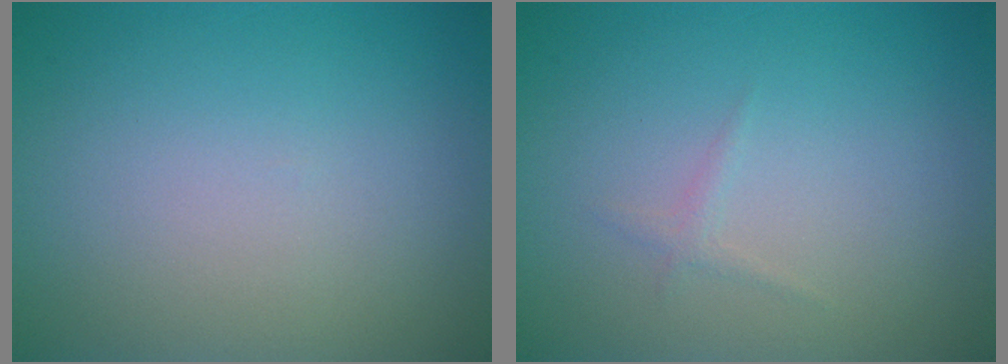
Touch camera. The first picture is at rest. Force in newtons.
{"total": 0.6, "press": 0.6, "slide": 0.0}